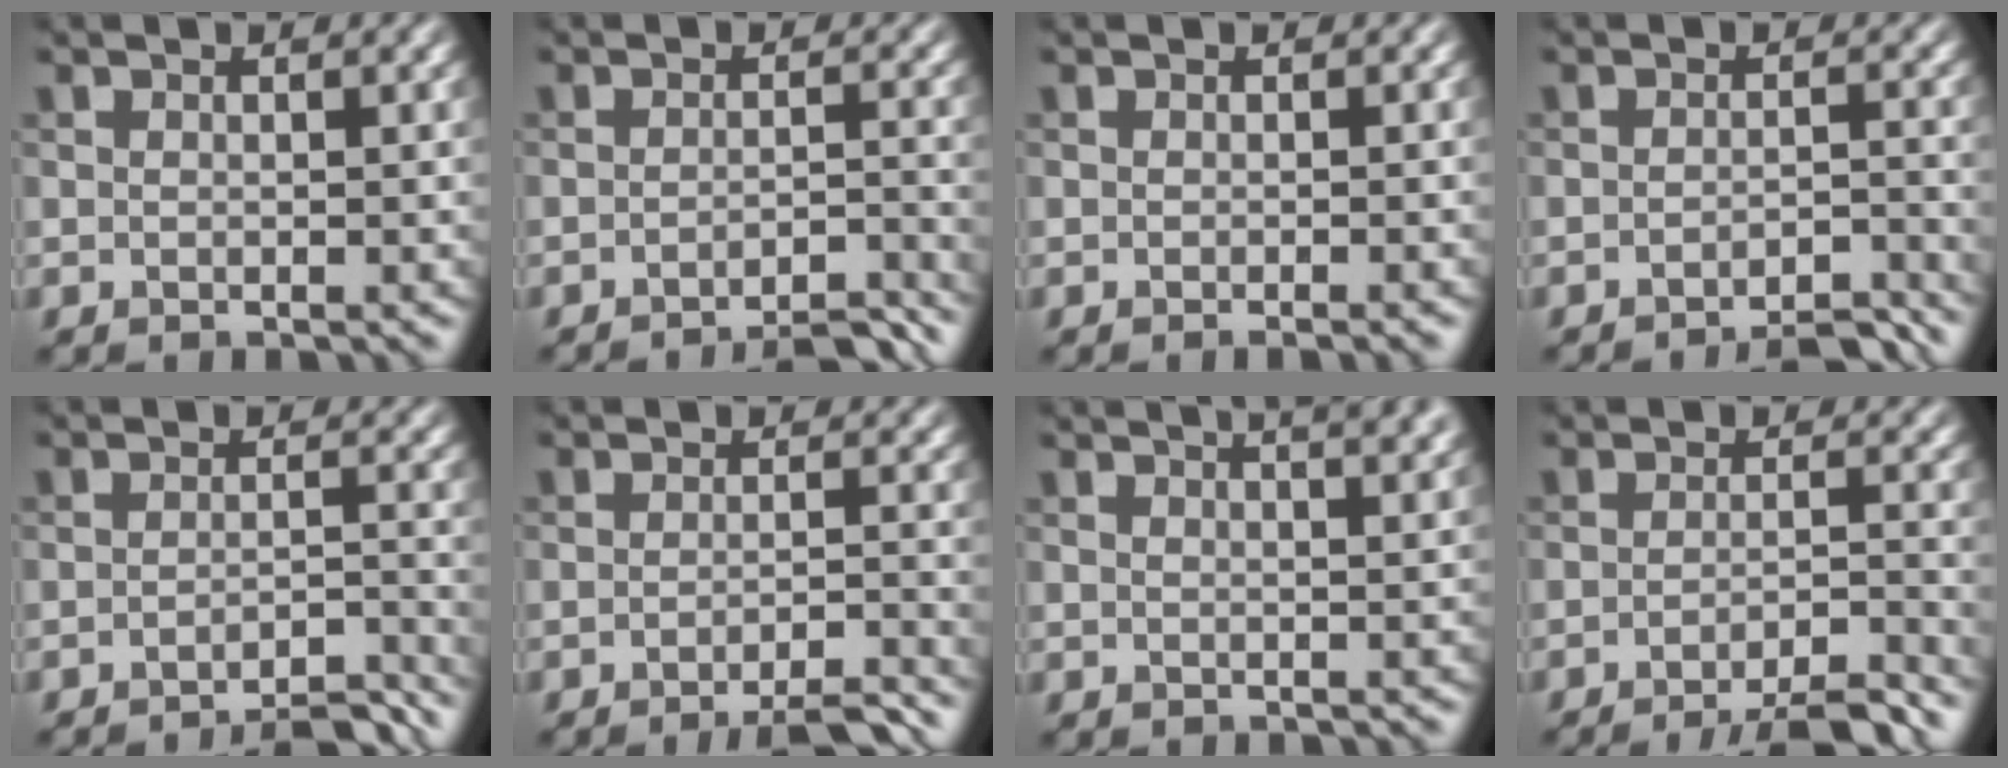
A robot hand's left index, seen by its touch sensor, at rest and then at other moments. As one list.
[{"total": 4.2, "force": [-3.7, 0.5, 2.0], "torque": [-0.013, 0.010, -0.057]}, {"total": 1.1, "force": [-0.6, 0.2, 0.9], "torque": [-0.005, -0.002, -0.010]}, {"total": 3.8, "force": [-3.4, 0.5, 1.7], "torque": [-0.011, 0.011, -0.053]}, {"total": 4.7, "force": [-4.1, 0.6, 2.1], "torque": [-0.015, 0.012, -0.061]}, {"total": 4.8, "force": [-3.7, 0.7, 3.0], "torque": [-0.038, -0.001, -0.058]}, {"total": 8.6, "force": [5.4, 3.6, 5.6], "torque": [-0.017, 0.054, 0.031]}, {"total": 6.4, "force": [-5.0, 1.0, 3.9], "torque": [-0.052, 0.003, -0.077]}]